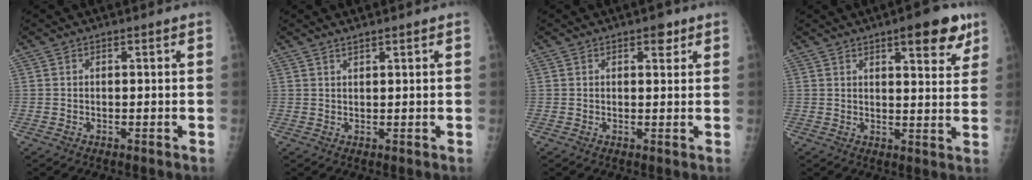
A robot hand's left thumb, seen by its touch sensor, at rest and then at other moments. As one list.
[{"total": 1.2, "force": [1.1, 0.0, 0.5], "torque": [-0.004, -0.006, 0.021]}, {"total": 2.4, "force": [1.4, 1.2, 1.4], "torque": [-0.006, -0.005, 0.018]}, {"total": 9.3, "force": [5.6, 2.9, 6.9], "torque": [-0.064, -0.025, 0.070]}]